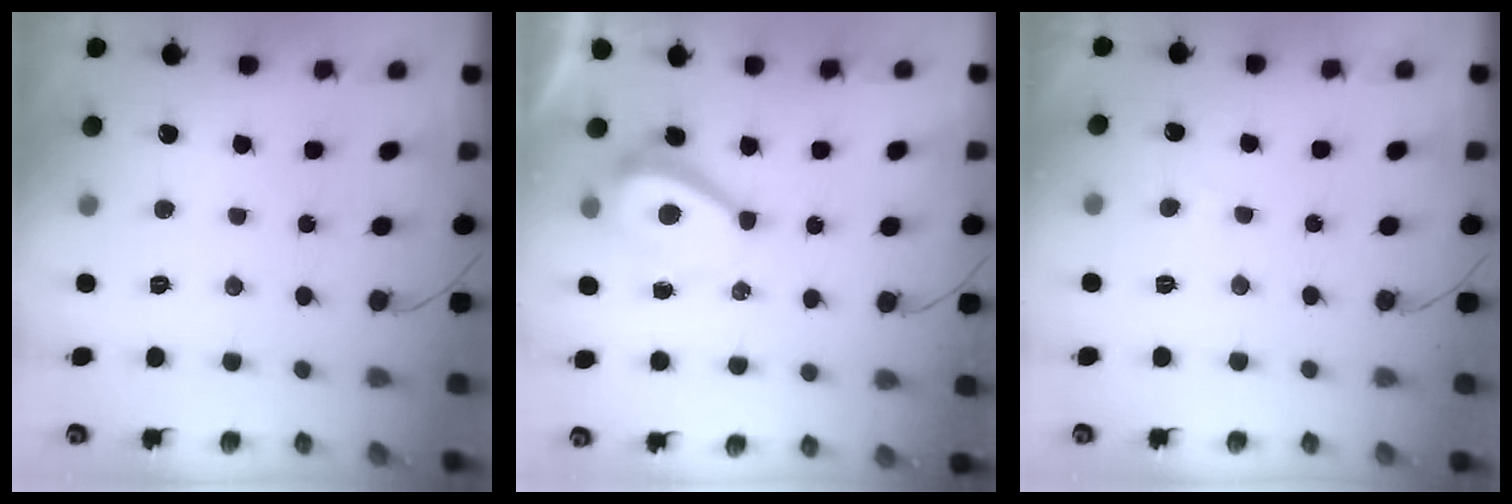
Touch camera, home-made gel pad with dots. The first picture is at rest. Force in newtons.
{"total": 4.4, "press": 4.3, "slide": 0.6}
{"total": 1.7, "press": 1.6, "slide": 0.5}